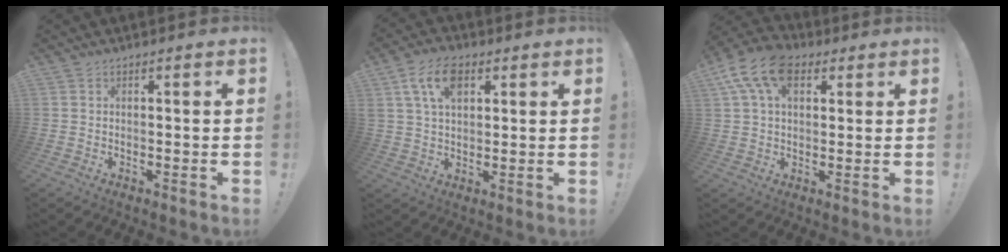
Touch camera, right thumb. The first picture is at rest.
{"total": 10.3, "force": [4.5, 6.1, 7.0], "torque": [-0.126, 0.001, 0.081]}
{"total": 12.9, "force": [5.2, 8.1, 8.6], "torque": [-0.164, -0.005, 0.097]}